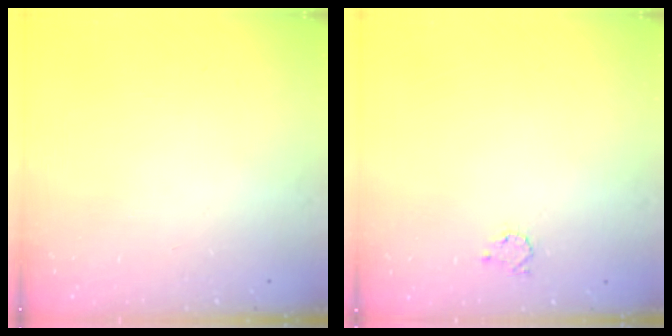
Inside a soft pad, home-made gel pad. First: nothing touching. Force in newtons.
{"total": 2.4, "press": 2.4, "slide": 0.4}